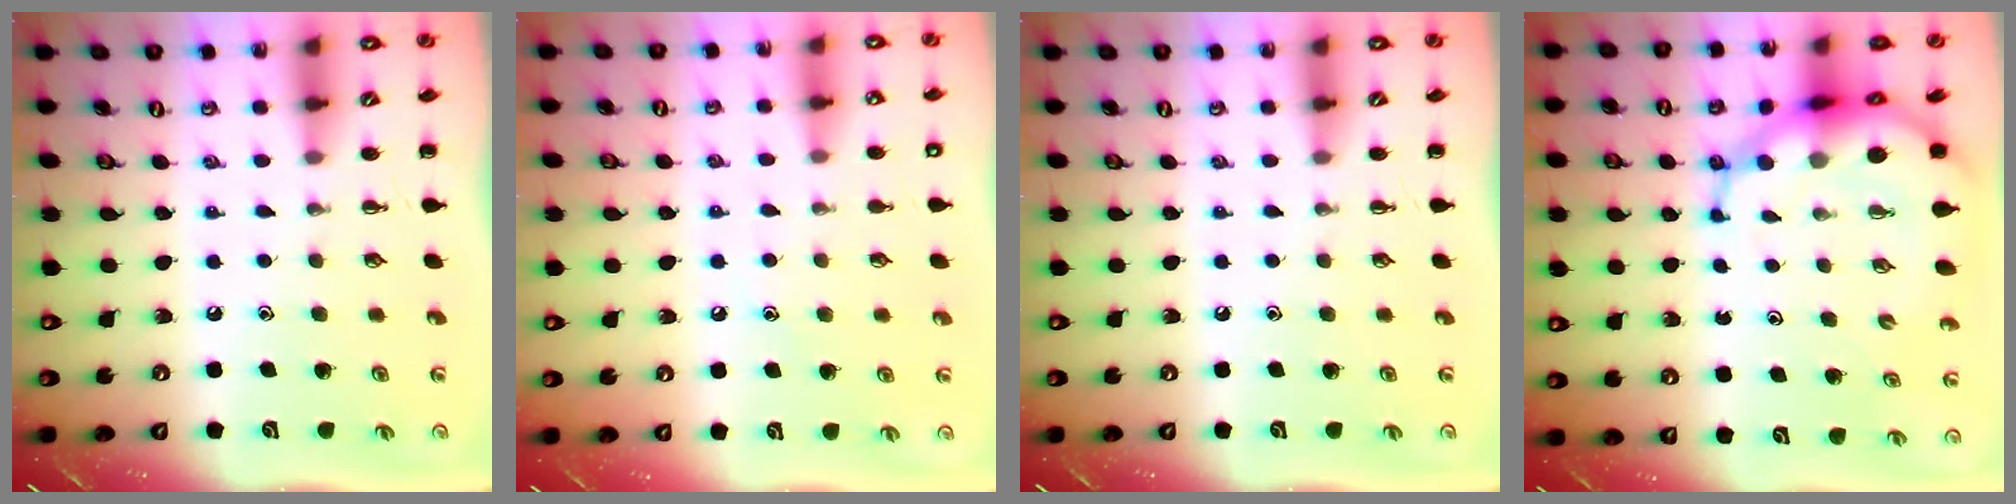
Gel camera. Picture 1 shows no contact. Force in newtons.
{"total": 6.1, "press": 5.9, "slide": 1.6}
{"total": 0.0}
{"total": 9.7, "press": 9.3, "slide": 2.9}